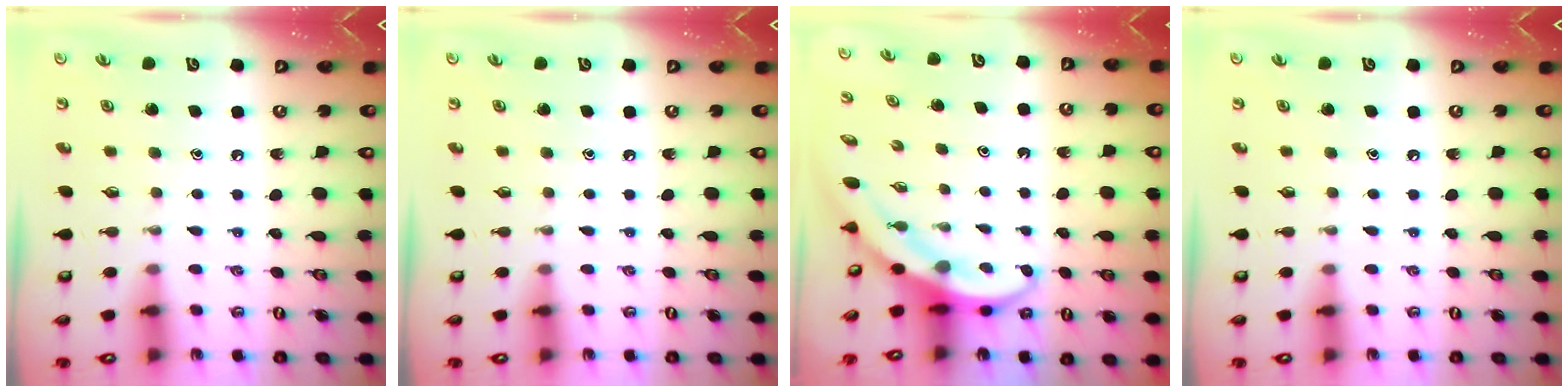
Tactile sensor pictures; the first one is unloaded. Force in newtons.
{"total": 0.0}
{"total": 3.9, "press": 3.9, "slide": 0.6}
{"total": 0.0}